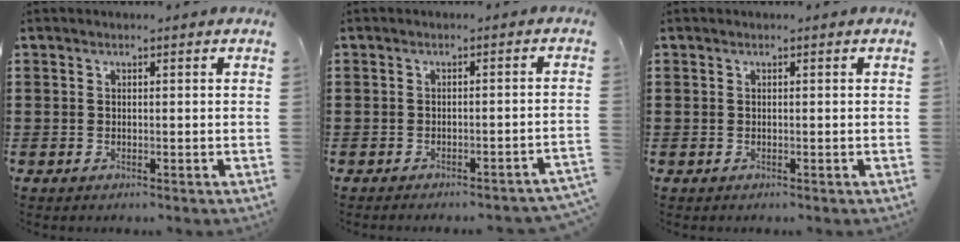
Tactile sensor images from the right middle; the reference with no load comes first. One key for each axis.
{"total": 1.6, "fx": -1.5, "fy": -0.2, "fz": 0.5, "tx": -0.011, "ty": -0.001, "tz": -0.028}
{"total": 0.0}